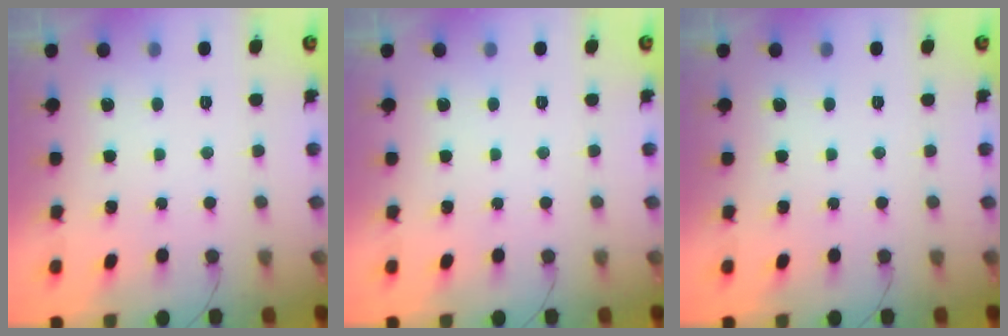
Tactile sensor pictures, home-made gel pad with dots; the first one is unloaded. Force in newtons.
{"total": 0.0}
{"total": 0.0}